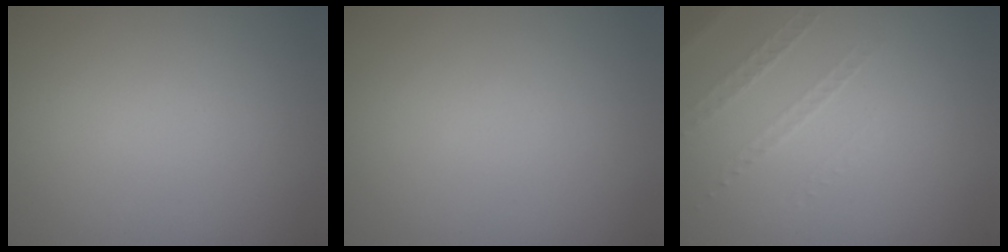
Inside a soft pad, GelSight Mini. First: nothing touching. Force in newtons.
{"total": 0.0}
{"total": 1.1, "press": 0.6, "slide": 0.9}